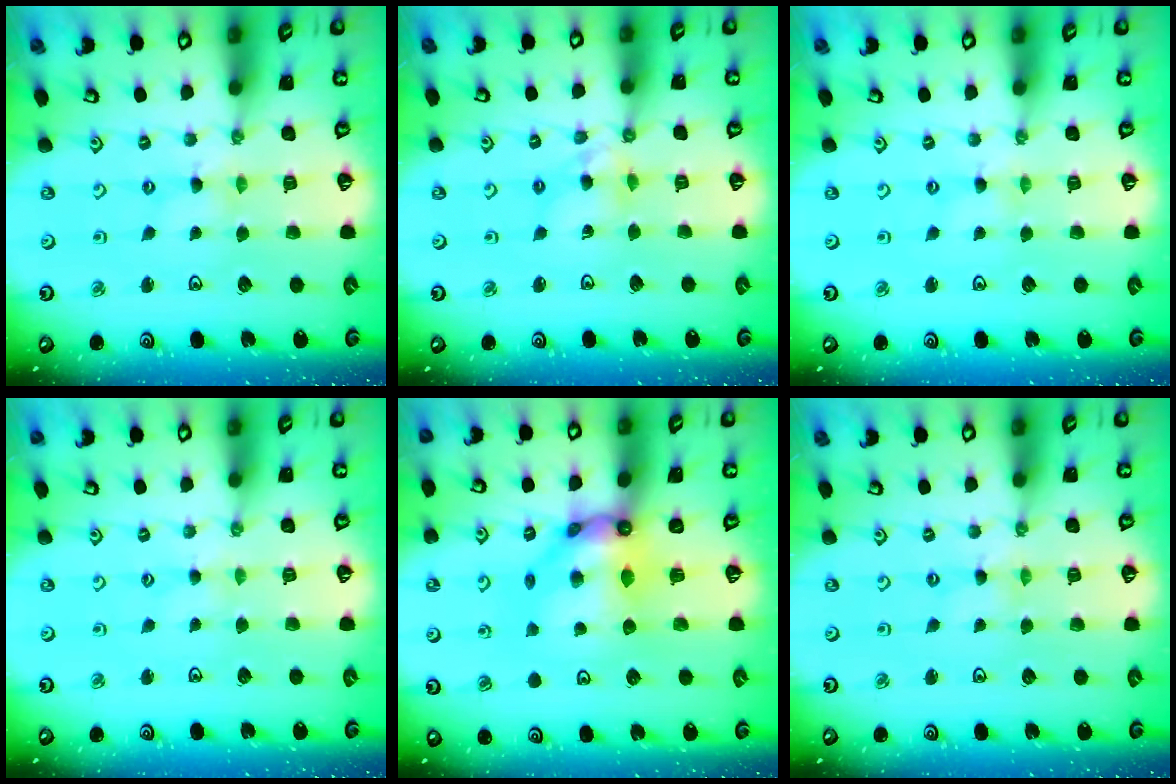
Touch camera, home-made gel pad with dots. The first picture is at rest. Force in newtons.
{"total": 7.0, "press": 7.0, "slide": 0.6}
{"total": 0.0}
{"total": 0.0}
{"total": 10.5, "press": 10.4, "slide": 1.3}
{"total": 0.0}